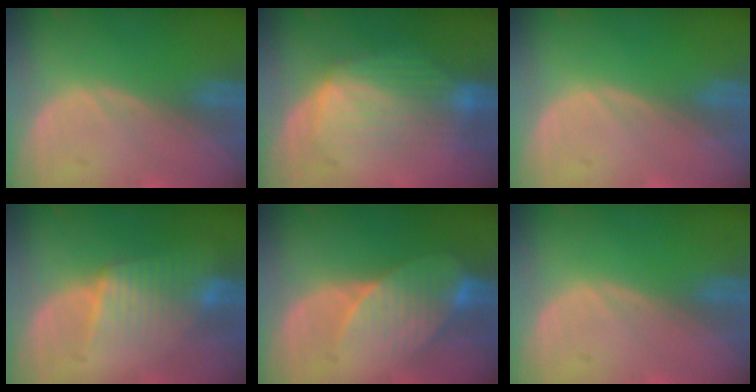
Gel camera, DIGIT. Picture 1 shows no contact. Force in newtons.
{"total": 7.4, "press": 7.3, "slide": 1.5}
{"total": 0.0}
{"total": 6.4, "press": 5.9, "slide": 2.5}
{"total": 8.4, "press": 7.5, "slide": 3.8}
{"total": 0.0}